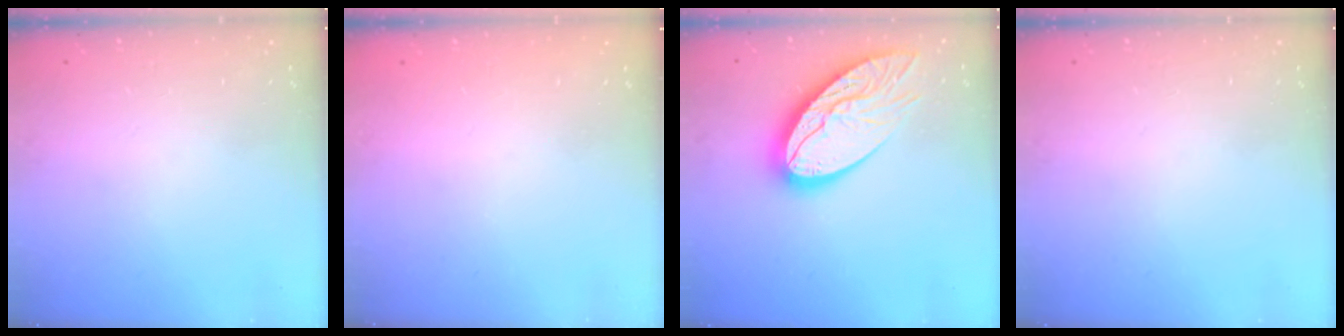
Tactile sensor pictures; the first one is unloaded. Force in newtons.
{"total": 0.0}
{"total": 22.0, "press": 21.9, "slide": 1.9}
{"total": 0.0}